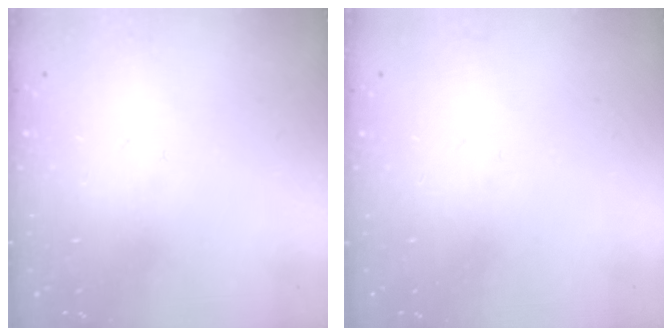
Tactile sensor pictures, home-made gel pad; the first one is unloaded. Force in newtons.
{"total": 0.0}